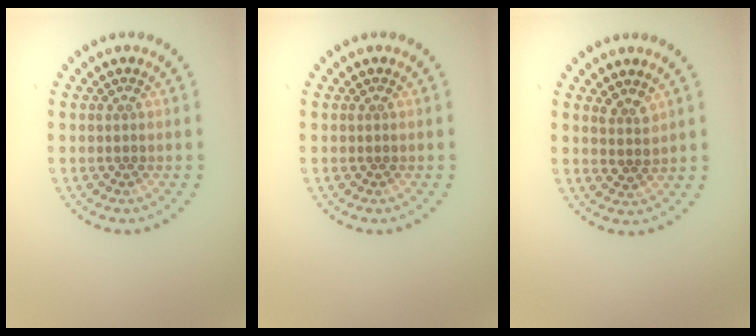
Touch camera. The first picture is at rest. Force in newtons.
{"total": 0.0}
{"total": 1.7, "press": 1.3, "slide": 1.0}